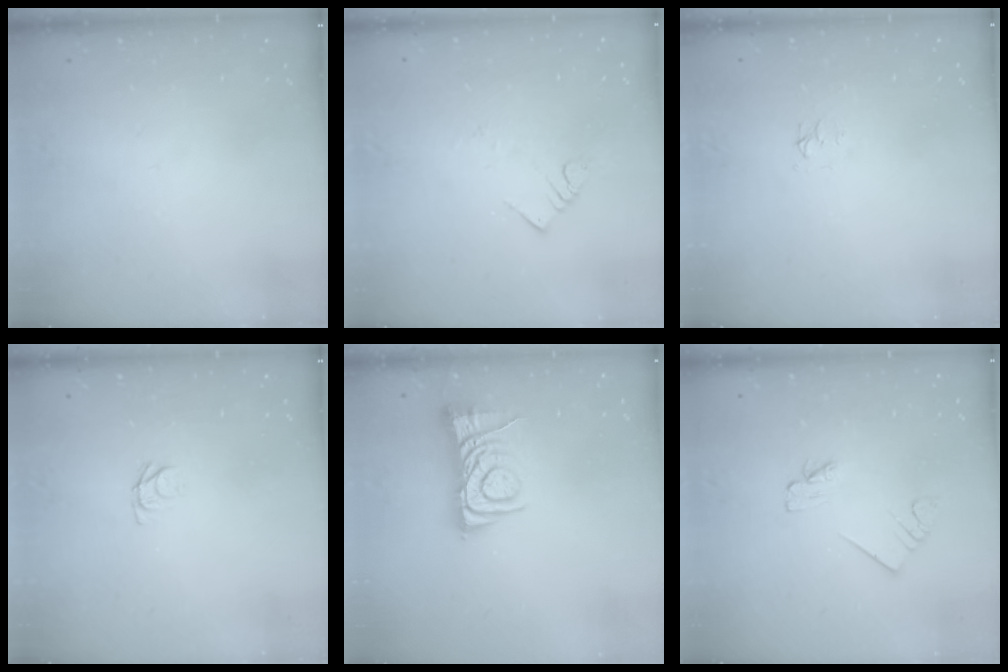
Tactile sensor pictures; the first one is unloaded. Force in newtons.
{"total": 4.0, "press": 3.9, "slide": 0.5}
{"total": 3.6, "press": 3.6, "slide": 0.2}
{"total": 2.7, "press": 2.7, "slide": 0.3}
{"total": 7.5, "press": 7.4, "slide": 1.0}
{"total": 2.2, "press": 2.2, "slide": 0.3}